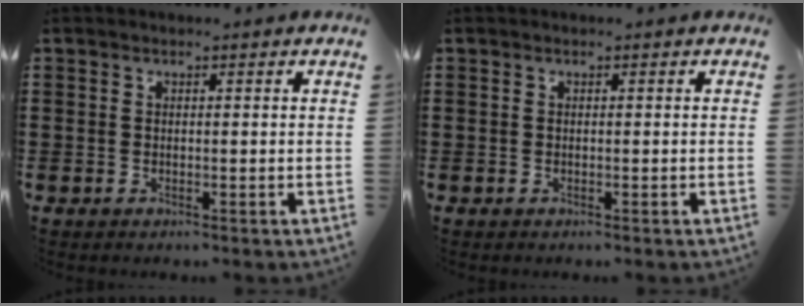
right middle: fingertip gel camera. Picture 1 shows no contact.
{"total": 0.0}